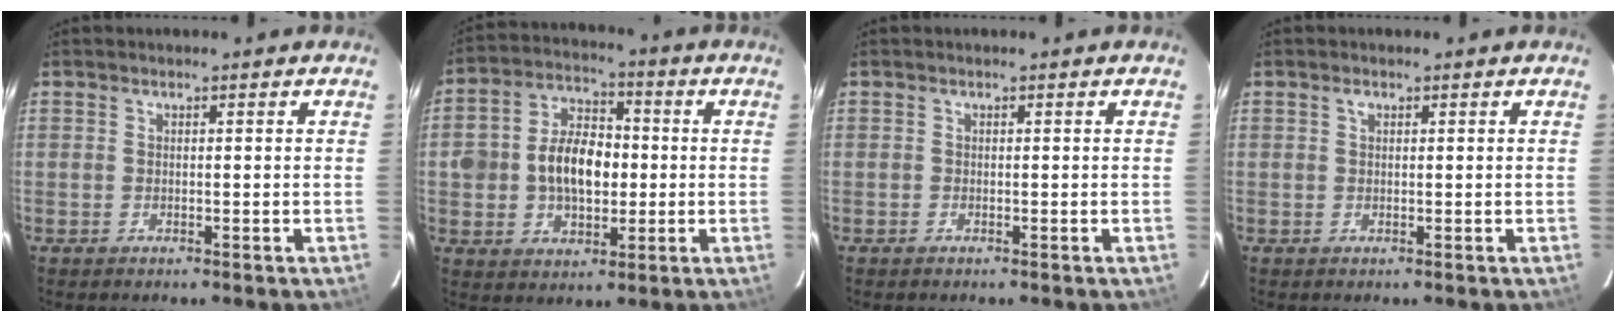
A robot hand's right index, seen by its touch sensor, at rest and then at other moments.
{"total": 11.9, "force": [-0.6, 7.9, 8.9], "torque": [-0.169, 0.026, -0.007]}
{"total": 0.0}
{"total": 0.7, "force": [0.3, 0.5, 0.4], "torque": [-0.008, 0.004, 0.006]}